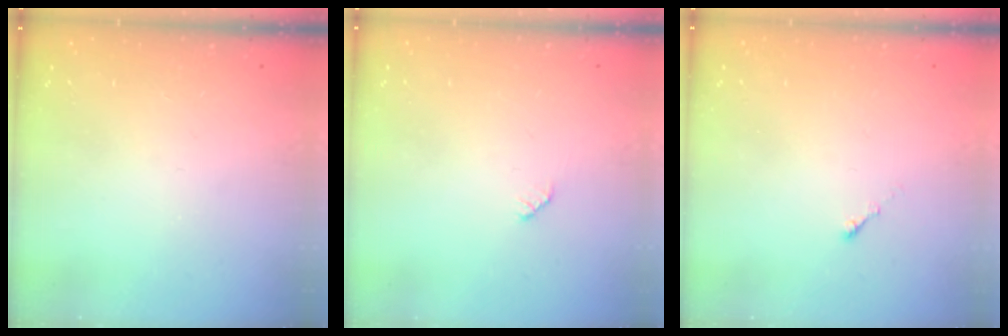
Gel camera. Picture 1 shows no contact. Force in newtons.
{"total": 2.5, "press": 2.5, "slide": 0.4}
{"total": 0.0}